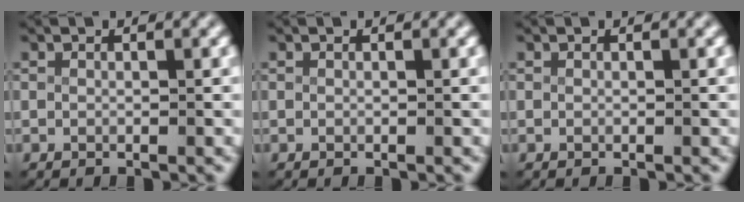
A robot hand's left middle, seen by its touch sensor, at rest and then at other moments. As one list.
[{"total": 0.0}, {"total": 0.0}]